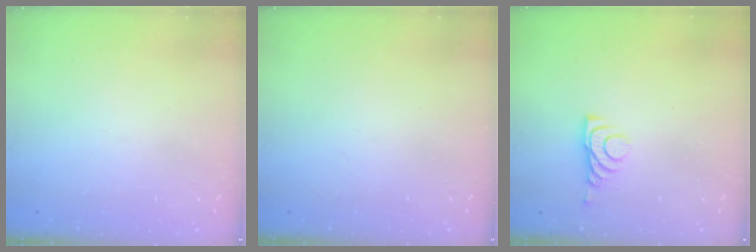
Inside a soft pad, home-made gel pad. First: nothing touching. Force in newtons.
{"total": 0.0}
{"total": 6.0, "press": 5.9, "slide": 0.8}